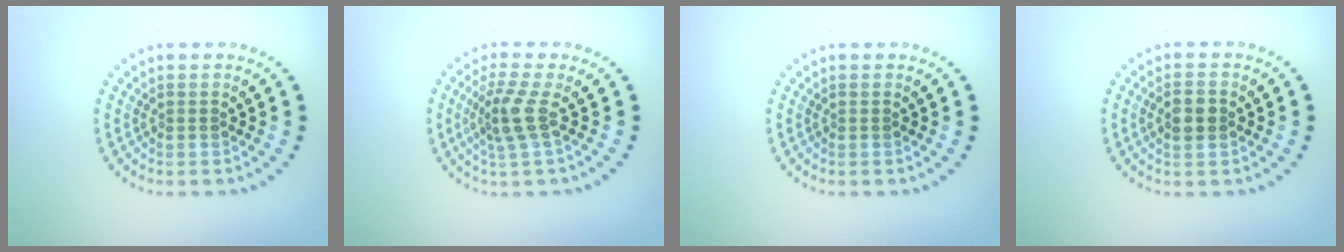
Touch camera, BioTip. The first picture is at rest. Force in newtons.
{"total": 2.9, "press": 2.1, "slide": 1.9}
{"total": 0.0}
{"total": 2.2, "press": 2.2, "slide": 0.2}